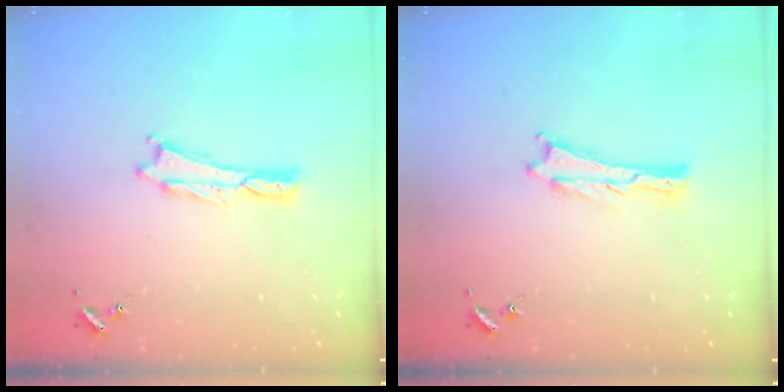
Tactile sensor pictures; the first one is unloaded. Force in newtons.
{"total": 0.0}